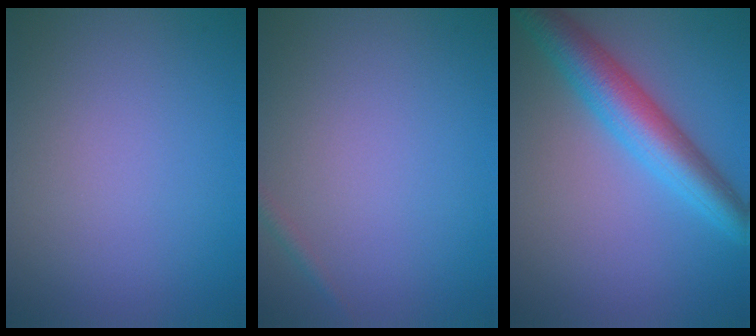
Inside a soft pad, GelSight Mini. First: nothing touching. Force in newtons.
{"total": 0.7, "press": 0.7, "slide": 0.0}
{"total": 6.0, "press": 6.0, "slide": 0.2}